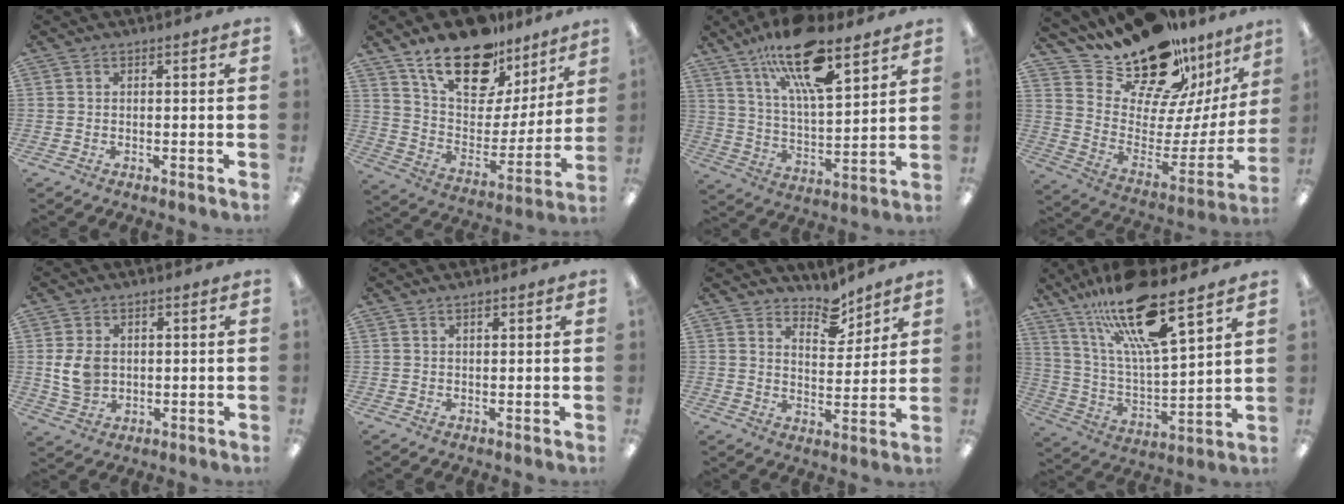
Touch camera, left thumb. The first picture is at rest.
{"total": 21.5, "force": [15.7, 10.4, 10.4], "torque": [-0.171, -0.099, 0.278]}
{"total": 18.8, "force": [12.7, 6.2, 12.4], "torque": [-0.207, -0.067, 0.211]}
{"total": 19.9, "force": [17.5, 7.1, 6.5], "torque": [-0.102, -0.155, 0.302]}
{"total": 6.7, "force": [0.8, 5.1, 4.3], "torque": [-0.094, 0.002, 0.014]}
{"total": 1.1, "force": [0.9, 0.3, 0.5], "torque": [-0.012, 0.000, 0.016]}
{"total": 7.3, "force": [6.4, 3.0, 2.0], "torque": [-0.012, -0.048, 0.112]}
{"total": 20.5, "force": [14.3, 4.3, 14.0], "torque": [-0.247, -0.081, 0.236]}